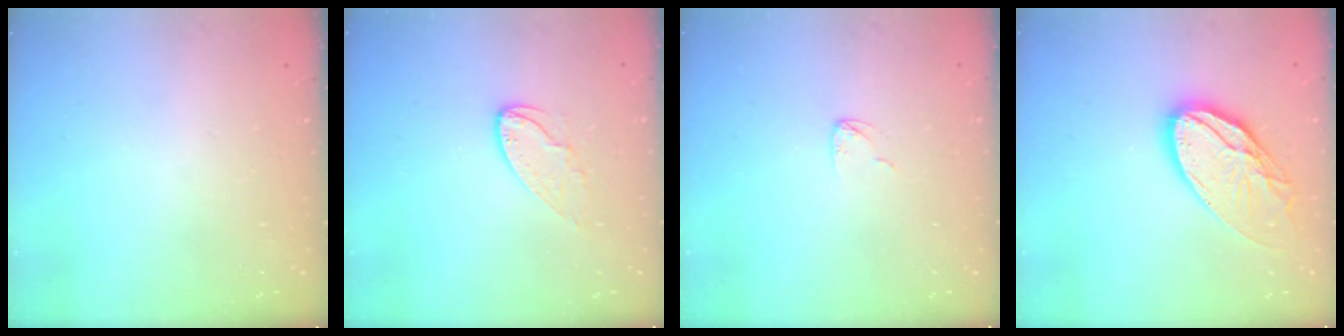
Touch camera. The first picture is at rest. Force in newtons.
{"total": 7.2, "press": 7.2, "slide": 0.2}
{"total": 2.9, "press": 2.9, "slide": 0.2}
{"total": 16.9, "press": 16.8, "slide": 1.6}